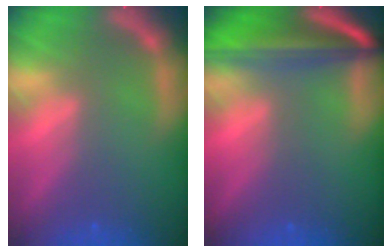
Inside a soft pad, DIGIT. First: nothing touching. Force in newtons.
{"total": 10.1}